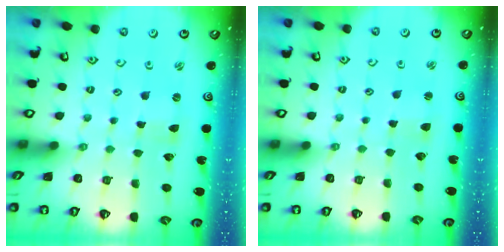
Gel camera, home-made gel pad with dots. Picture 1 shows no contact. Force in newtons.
{"total": 2.1, "press": 2.1, "slide": 0.3}